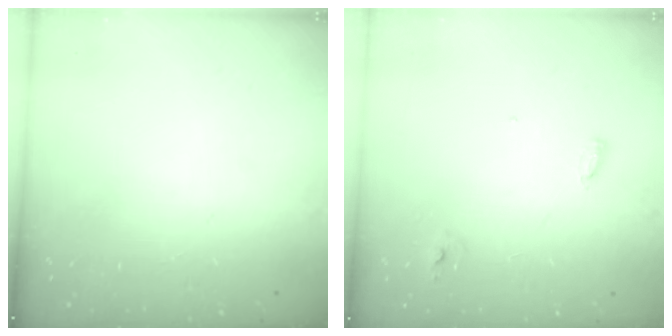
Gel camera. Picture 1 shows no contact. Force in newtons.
{"total": 5.0, "press": 5.0, "slide": 0.4}